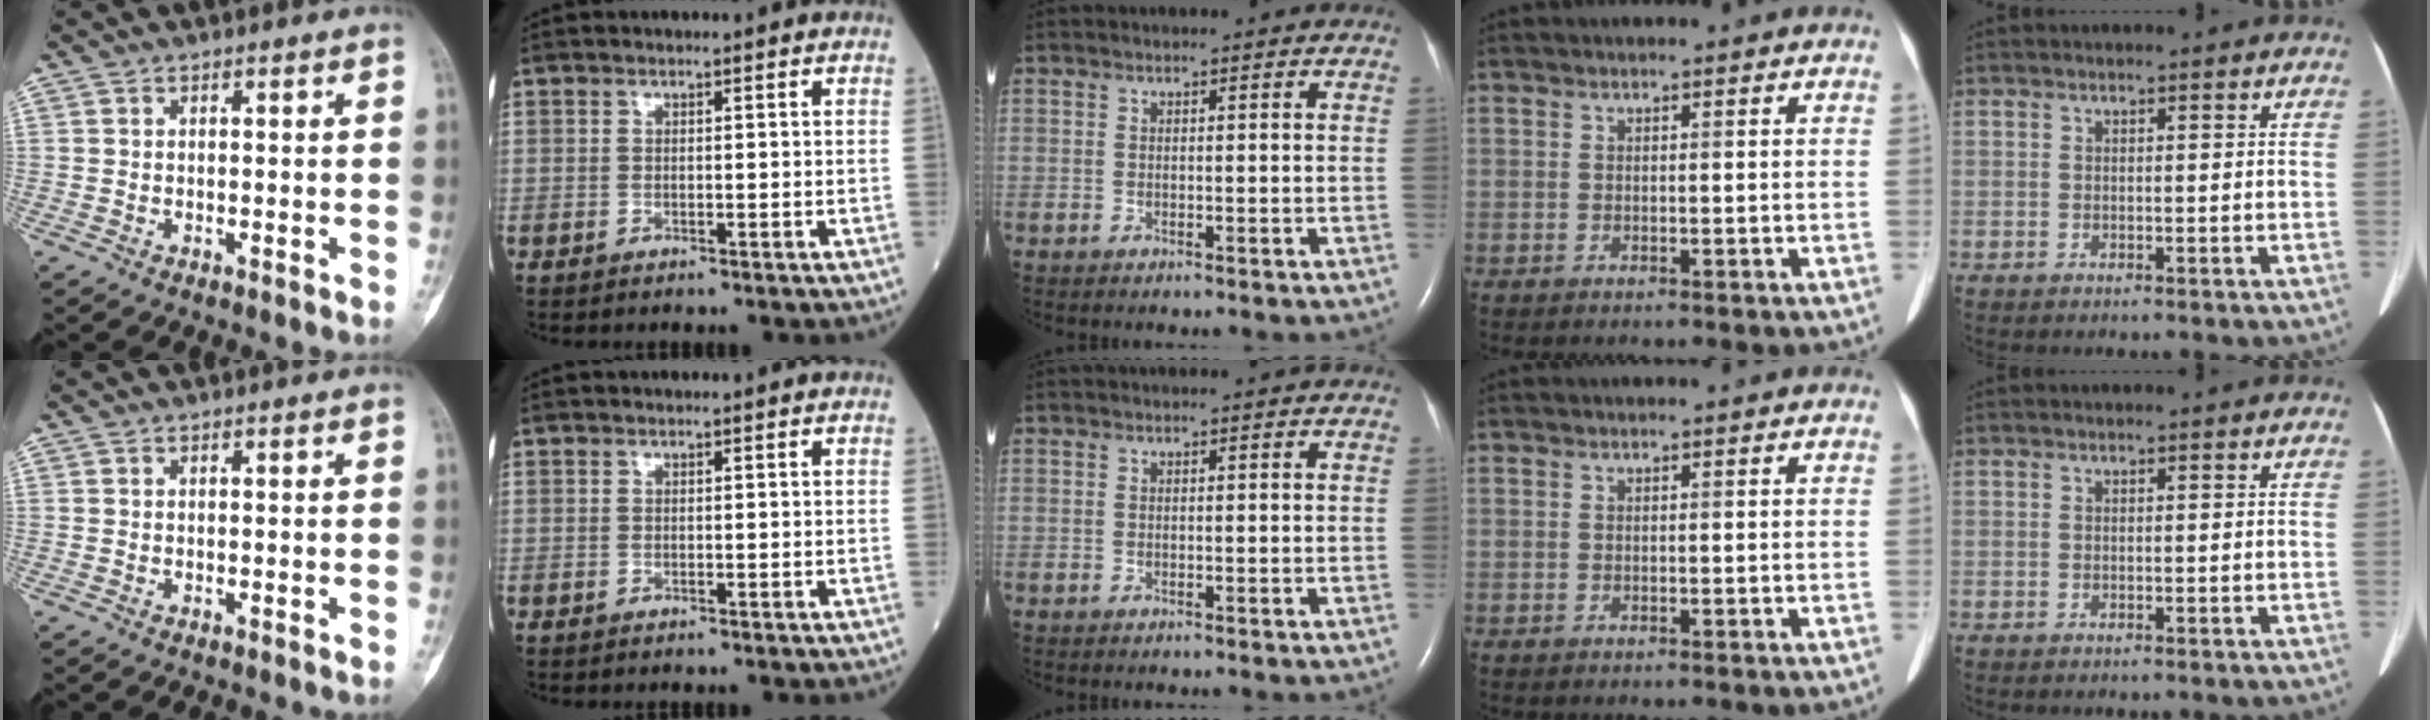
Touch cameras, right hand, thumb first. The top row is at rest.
{}